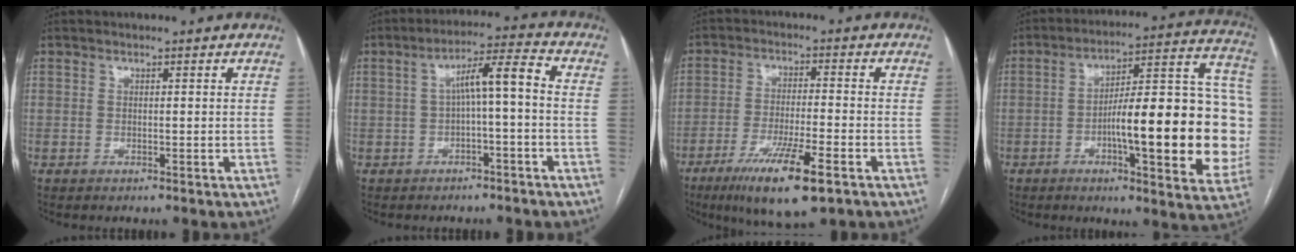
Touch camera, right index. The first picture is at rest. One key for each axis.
{"total": 6.6, "fx": -0.3, "fy": 0.8, "fz": 6.6, "tx": -0.108, "ty": 0.031, "tz": -0.004}
{"total": 12.1, "fx": -6.9, "fy": 1.5, "fz": 9.8, "tx": -0.174, "ty": -0.029, "tz": -0.112}
{"total": 23.6, "fx": -3.6, "fy": 4.9, "fz": 22.8, "tx": -0.254, "ty": 0.033, "tz": -0.042}